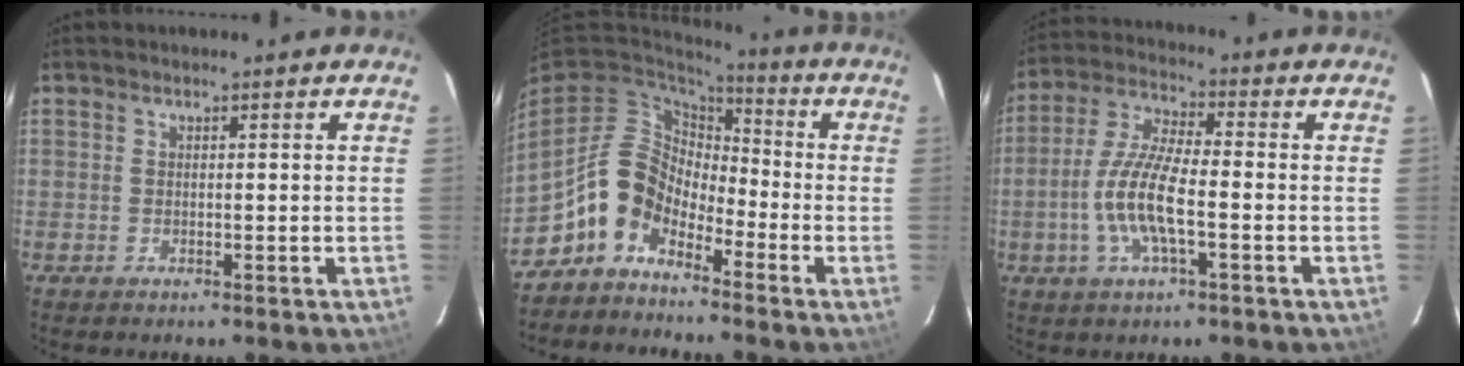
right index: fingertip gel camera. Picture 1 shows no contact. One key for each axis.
{"total": 10.1, "fx": -6.2, "fy": 6.7, "fz": 4.2, "tx": -0.087, "ty": 0.031, "tz": -0.132}
{"total": 11.0, "fx": -2.8, "fy": 3.0, "fz": 10.2, "tx": -0.216, "ty": 0.002, "tz": -0.060}